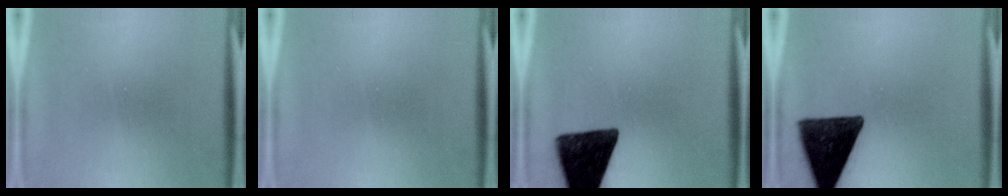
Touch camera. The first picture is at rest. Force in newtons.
{"total": 0.0}
{"total": 13.0}
{"total": 14.8}